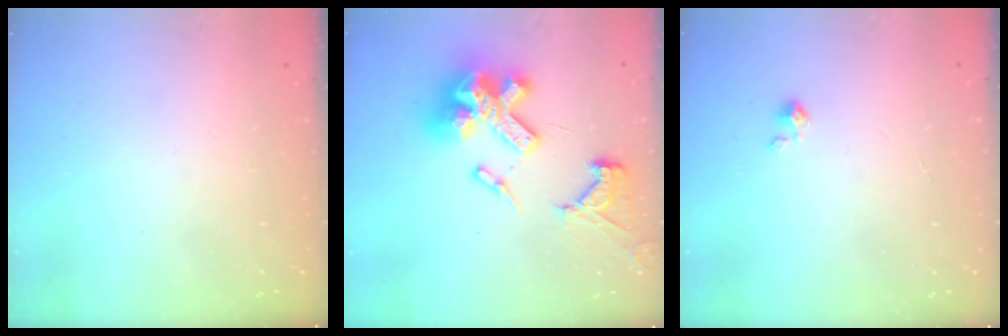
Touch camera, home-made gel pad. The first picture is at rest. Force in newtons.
{"total": 22.4, "press": 21.9, "slide": 4.9}
{"total": 1.1, "press": 1.1, "slide": 0.2}